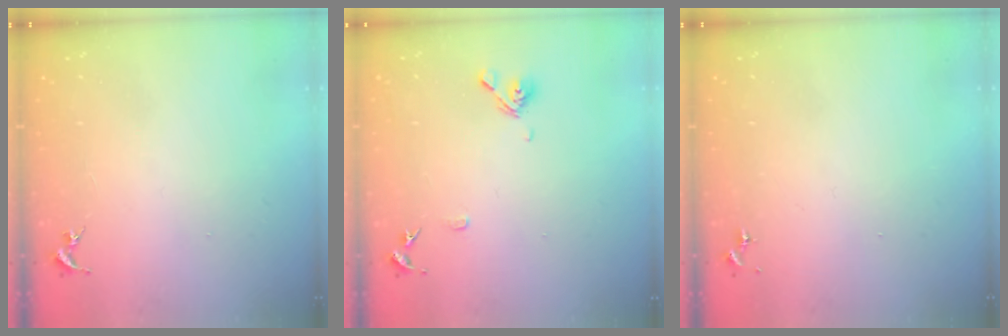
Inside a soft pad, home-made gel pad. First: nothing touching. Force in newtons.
{"total": 8.6, "press": 8.4, "slide": 1.6}
{"total": 0.0}